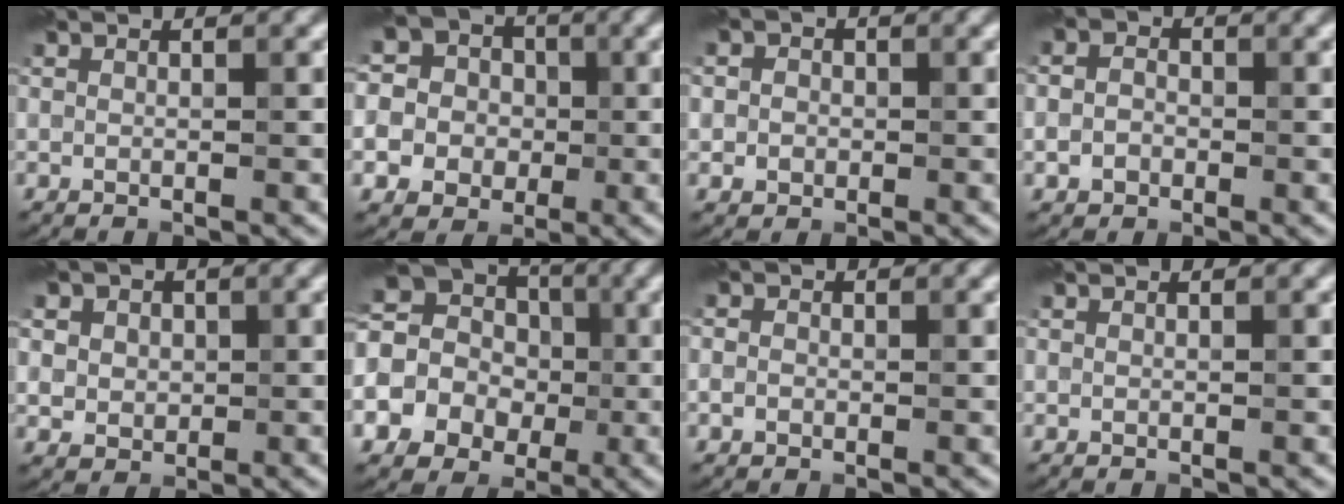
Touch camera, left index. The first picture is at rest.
{"total": 10.5, "force": [-1.8, 9.8, 3.2], "torque": [-0.096, -0.001, -0.053]}
{"total": 2.2, "force": [0.3, 2.1, 0.8], "torque": [0.008, 0.003, -0.013]}
{"total": 2.2, "force": [-0.5, 1.9, 1.1], "torque": [-0.005, -0.001, -0.019]}
{"total": 5.7, "force": [1.9, 4.6, 2.8], "torque": [-0.055, 0.021, 0.011]}
{"total": 14.8, "force": [-0.5, 13.7, 5.6], "torque": [-0.145, 0.006, -0.052]}
{"total": 1.2, "force": [-0.3, 1.1, 0.5], "torque": [0.000, -0.004, -0.012]}
{"total": 0.0}